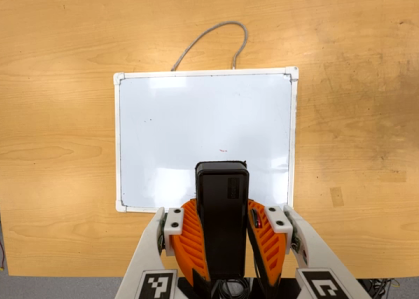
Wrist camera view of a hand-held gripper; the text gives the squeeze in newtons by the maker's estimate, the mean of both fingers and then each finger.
{"total": 9.6, "left": 8.0, "right": 11.3}